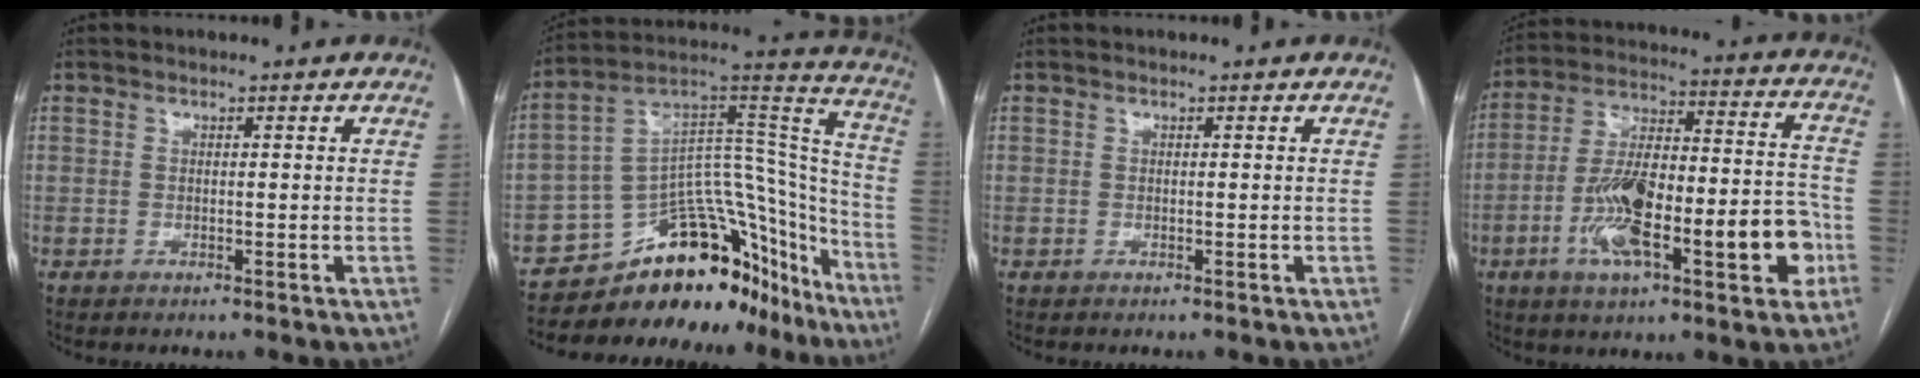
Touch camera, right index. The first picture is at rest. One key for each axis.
{"total": 23.3, "fx": -19.1, "fy": 10.2, "fz": 8.6, "tx": -0.080, "ty": 0.086, "tz": -0.279}
{"total": 0.0}
{"total": 20.7, "fx": -6.8, "fy": 5.7, "fz": 18.8, "tx": -0.296, "ty": 0.031, "tz": -0.097}